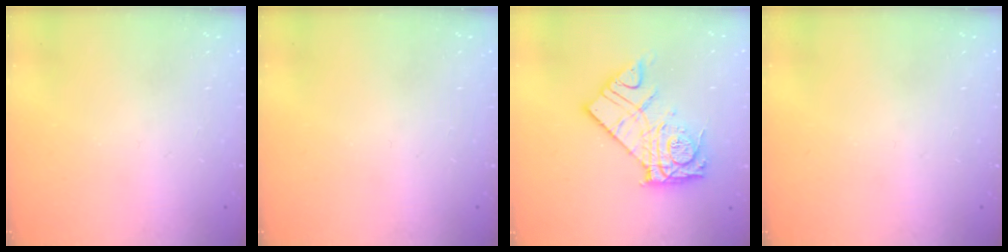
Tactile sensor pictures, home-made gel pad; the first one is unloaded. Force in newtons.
{"total": 0.0}
{"total": 16.5, "press": 16.4, "slide": 1.7}
{"total": 0.0}